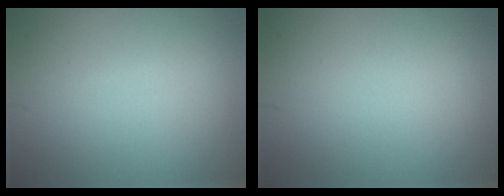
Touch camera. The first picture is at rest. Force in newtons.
{"total": 0.0}